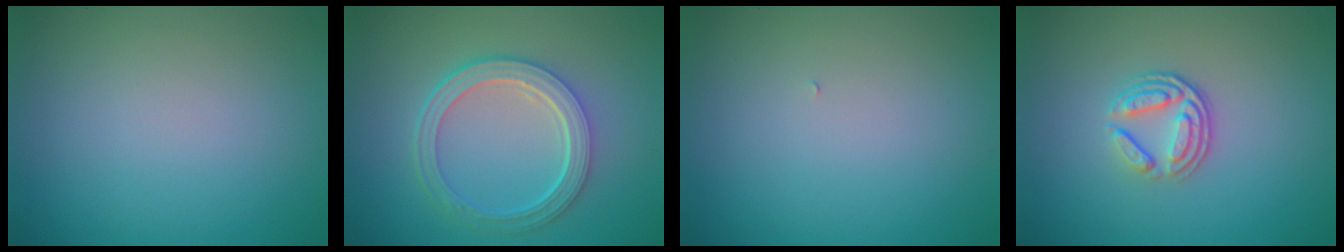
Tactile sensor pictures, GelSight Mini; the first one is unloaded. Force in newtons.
{"total": 5.2, "press": 3.9, "slide": 3.6}
{"total": 0.0}
{"total": 3.6, "press": 2.6, "slide": 2.6}